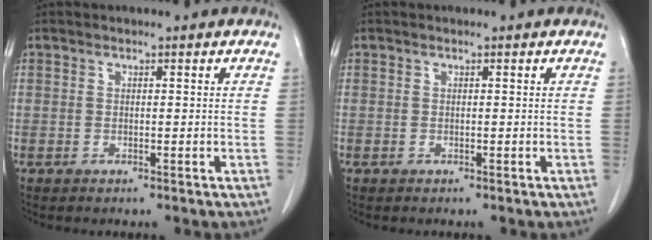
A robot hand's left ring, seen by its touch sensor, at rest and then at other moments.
{"total": 0.0}